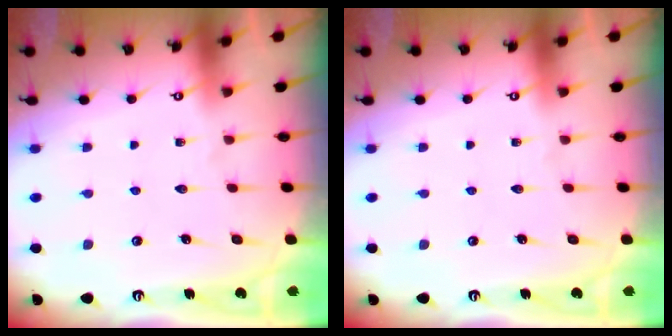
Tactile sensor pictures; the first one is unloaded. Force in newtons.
{"total": 0.0}